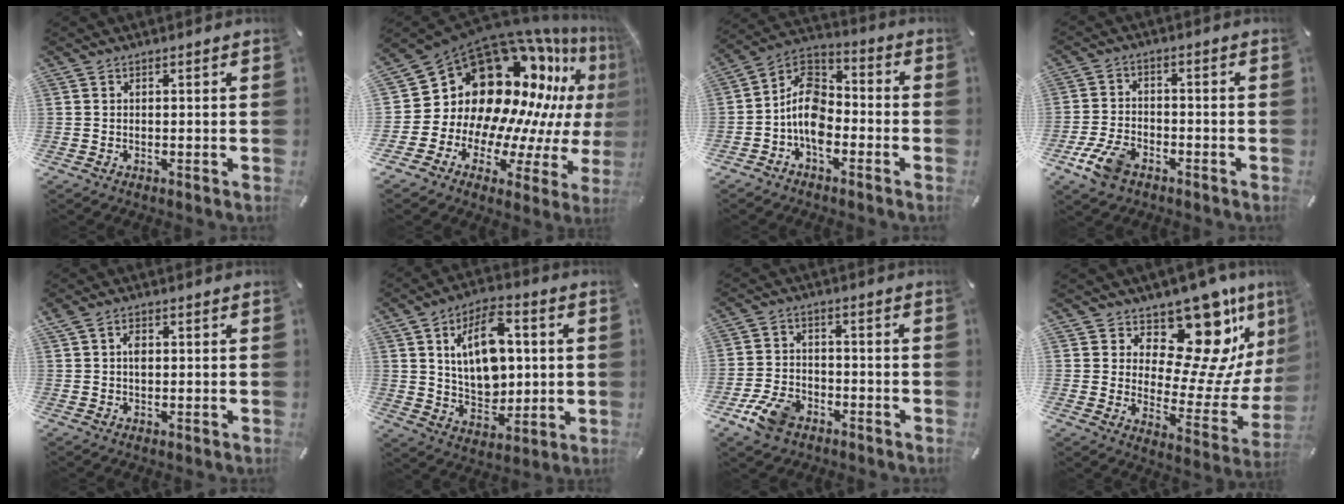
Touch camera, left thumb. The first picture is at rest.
{"total": 24.2, "force": [11.1, 16.7, 13.5], "torque": [-0.202, -0.148, 0.235]}
{"total": 10.7, "force": [-4.5, 6.9, 6.8], "torque": [-0.149, 0.016, -0.089]}
{"total": 8.2, "force": [-4.7, 4.8, 4.7], "torque": [-0.106, 0.017, -0.088]}
{"total": 2.9, "force": [0.5, 1.9, 2.1], "torque": [-0.038, 0.004, 0.005]}
{"total": 15.0, "force": [3.6, 9.9, 10.7], "torque": [-0.182, 0.001, 0.060]}
{"total": 8.7, "force": [-4.7, 5.7, 4.4], "torque": [-0.095, 0.023, -0.086]}
{"total": 17.8, "force": [11.6, 8.3, 10.6], "torque": [-0.142, -0.115, 0.192]}